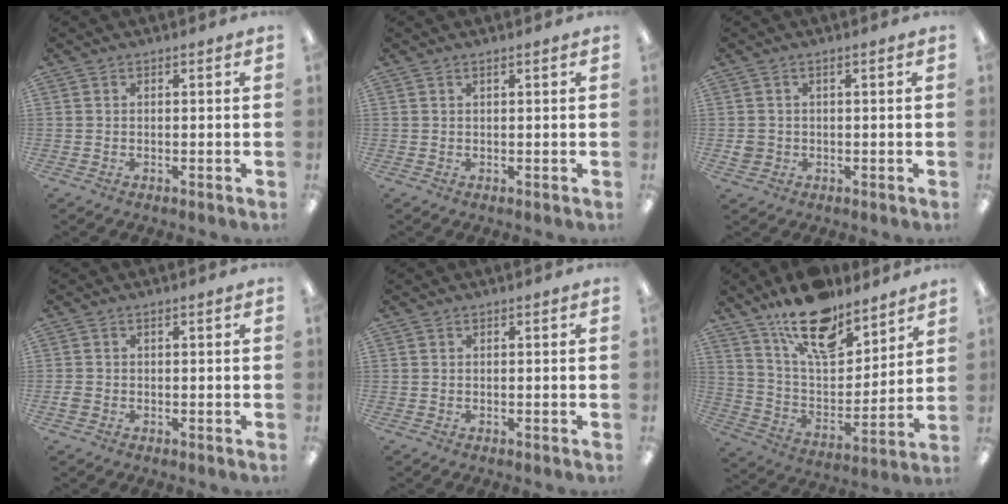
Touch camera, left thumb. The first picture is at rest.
{"total": 0.9, "force": [0.5, 0.1, 0.7], "torque": [-0.014, 0.001, 0.009]}
{"total": 2.2, "force": [0.0, 2.0, 0.9], "torque": [-0.020, 0.004, -0.002]}
{"total": 1.5, "force": [-0.4, 1.0, 1.0], "torque": [-0.018, 0.003, -0.007]}
{"total": 0.0}
{"total": 18.4, "force": [13.4, 8.2, 9.6], "torque": [-0.161, -0.078, 0.234]}